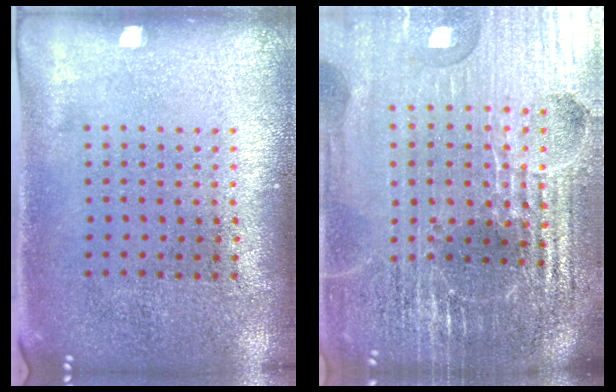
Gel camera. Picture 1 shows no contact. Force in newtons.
{"total": 6.8, "press": 5.9, "slide": 3.4}